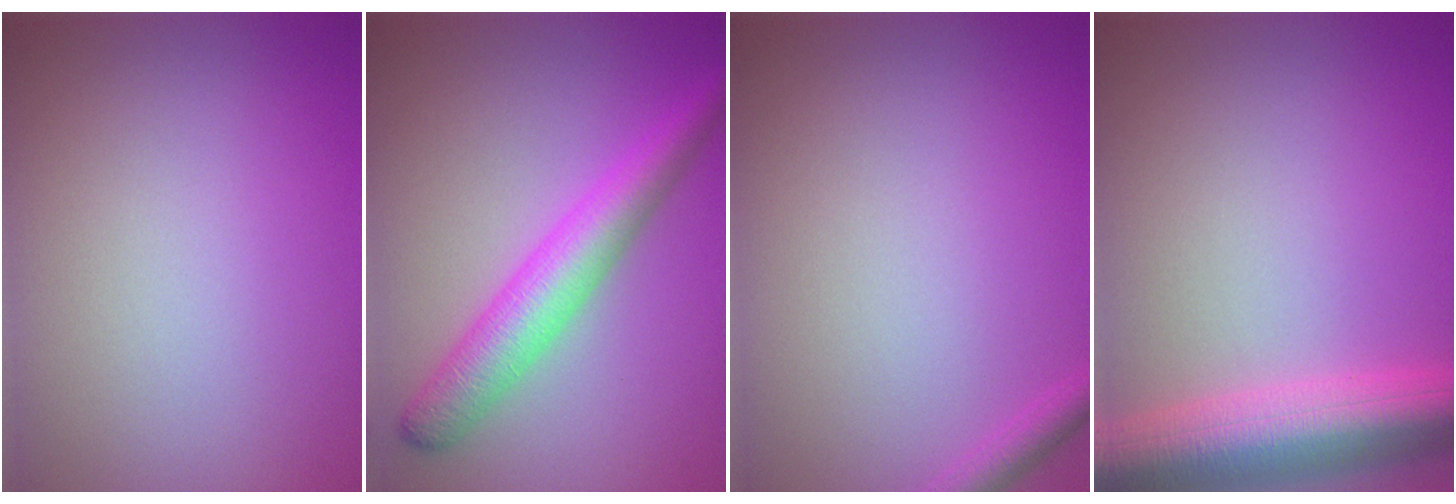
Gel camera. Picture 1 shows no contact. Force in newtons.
{"total": 5.0, "press": 5.0, "slide": 0.1}
{"total": 1.4, "press": 1.4, "slide": 0.1}
{"total": 7.7, "press": 7.7, "slide": 0.3}